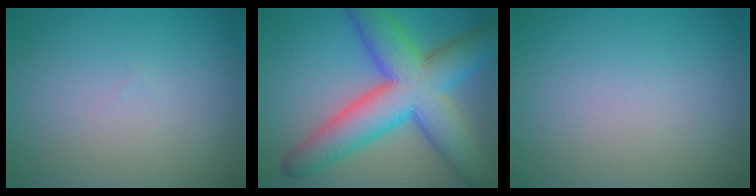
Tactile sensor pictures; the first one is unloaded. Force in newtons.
{"total": 11.3, "press": 11.3, "slide": 0.5}
{"total": 0.0}